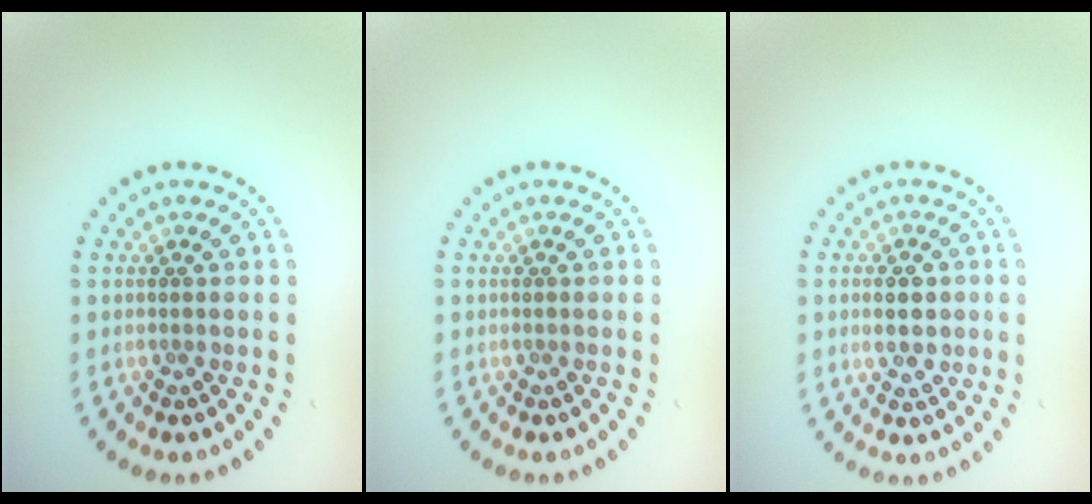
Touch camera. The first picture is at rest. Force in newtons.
{"total": 0.0}
{"total": 2.8, "press": 2.8, "slide": 0.1}